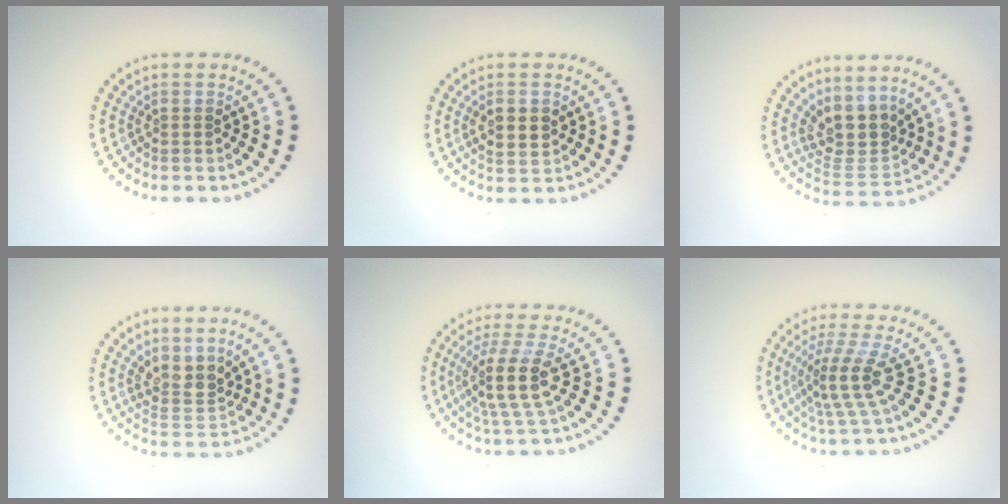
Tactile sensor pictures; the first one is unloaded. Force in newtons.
{"total": 3.3, "press": 3.3, "slide": 0.2}
{"total": 4.0, "press": 3.2, "slide": 2.3}
{"total": 3.1, "press": 2.4, "slide": 1.9}
{"total": 4.3, "press": 3.4, "slide": 2.7}
{"total": 4.0, "press": 2.8, "slide": 2.7}